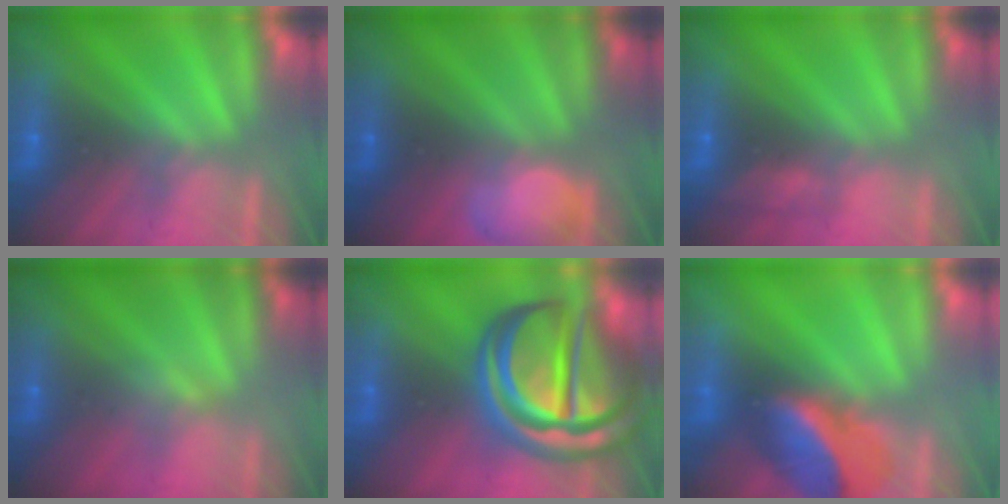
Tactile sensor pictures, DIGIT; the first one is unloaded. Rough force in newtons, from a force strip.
{"total": 2.4}
{"total": 3.4}
{"total": 2.4}
{"total": 7.2}
{"total": 2.5}